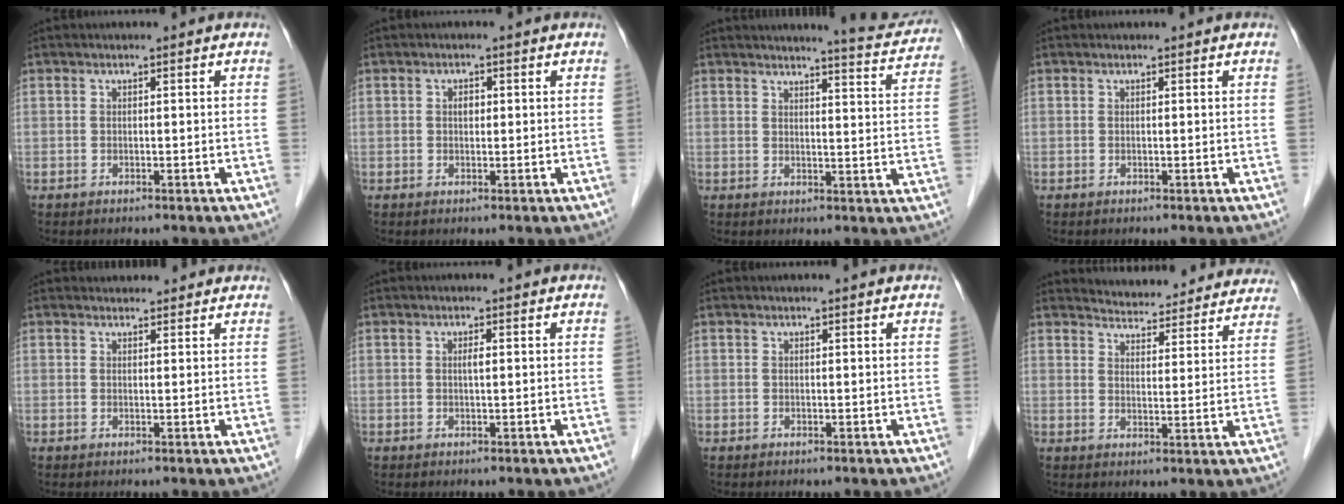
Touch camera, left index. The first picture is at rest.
{"total": 1.3, "force": [0.2, 0.9, 1.0], "torque": [-0.016, 0.004, 0.002]}
{"total": 8.0, "force": [7.8, 0.0, 1.5], "torque": [-0.023, -0.026, 0.081]}
{"total": 0.0}
{"total": 2.6, "force": [2.4, 1.0, 0.2], "torque": [-0.004, 0.013, 0.028]}
{"total": 0.9, "force": [0.1, 0.1, 0.9], "torque": [-0.017, 0.000, 0.002]}
{"total": 0.6, "force": [0.5, 0.0, 0.2], "torque": [-0.008, -0.001, 0.008]}
{"total": 15.6, "force": [15.1, 3.1, 2.3], "torque": [-0.009, -0.026, 0.168]}